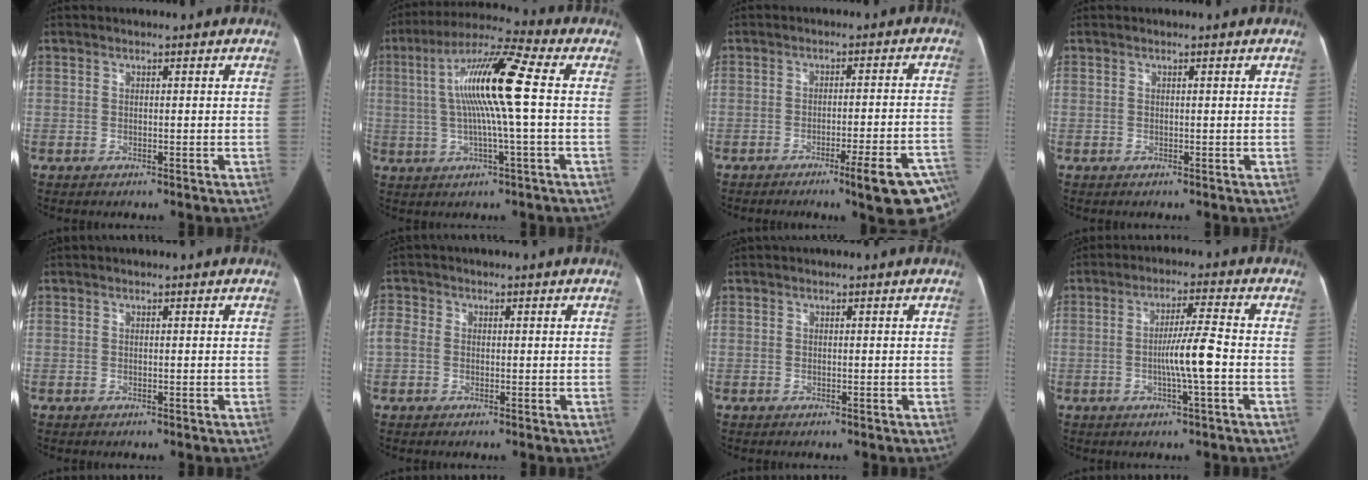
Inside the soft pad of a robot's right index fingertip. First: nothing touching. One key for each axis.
{"total": 13.0, "fx": 1.1, "fy": 0.0, "fz": 13.0, "tx": -0.243, "ty": 0.019, "tz": 0.011}
{"total": 11.8, "fx": -8.0, "fy": -0.1, "fz": 8.7, "tx": -0.056, "ty": 0.019, "tz": -0.105}
{"total": 0.0}
{"total": 0.0}
{"total": 2.5, "fx": -0.1, "fy": 2.1, "fz": 1.3, "tx": -0.038, "ty": 0.014, "tz": -0.002}
{"total": 0.0}
{"total": 6.5, "fx": -1.4, "fy": -0.6, "fz": 6.3, "tx": -0.115, "ty": 0.001, "tz": -0.028}